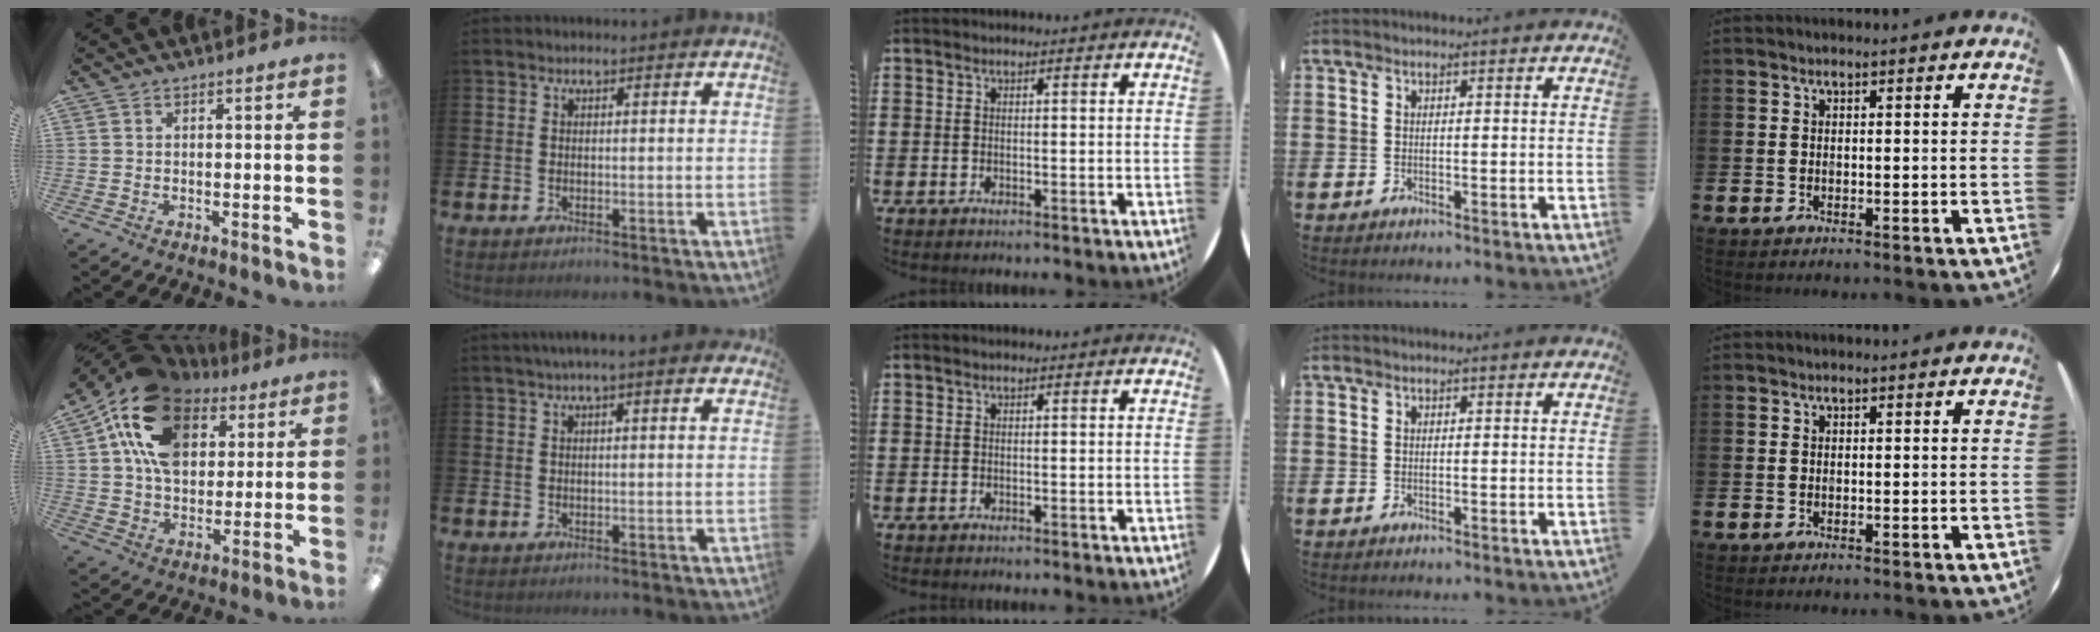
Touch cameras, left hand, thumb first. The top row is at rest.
{"thumb": {"total": 18.6, "force": [8.5, 13.0, 10.2], "torque": [-0.179, -0.021, 0.158]}, "index": {"total": 2.2, "force": [1.5, 0.0, 1.5], "torque": [-0.031, 0.005, 0.027]}}